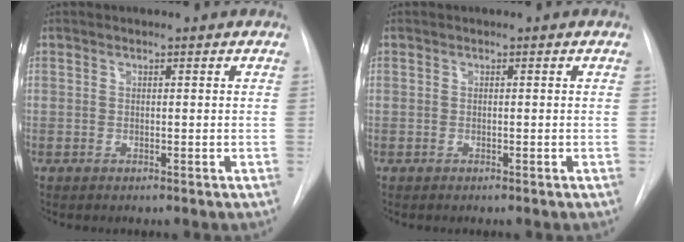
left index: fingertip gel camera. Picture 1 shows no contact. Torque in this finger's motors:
{"motor_torque": [0.00, 0.00, 0.00, 0.00]}